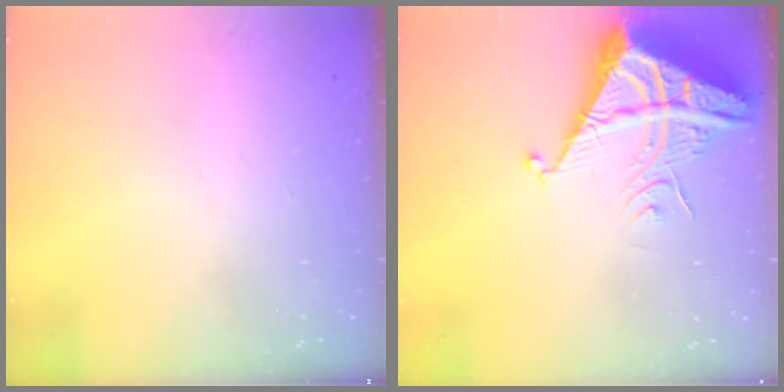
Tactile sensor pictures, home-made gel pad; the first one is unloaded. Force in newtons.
{"total": 8.3, "press": 8.2, "slide": 1.0}